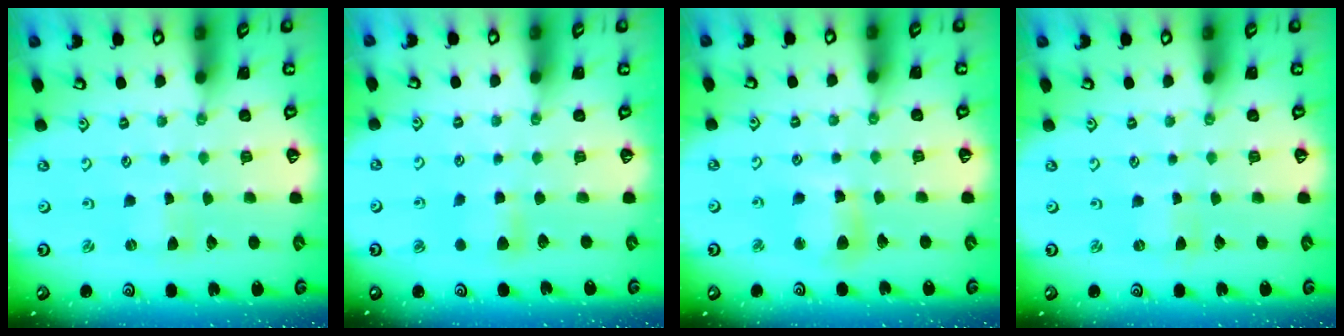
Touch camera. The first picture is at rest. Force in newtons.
{"total": 5.1, "press": 5.0, "slide": 0.7}
{"total": 8.8, "press": 8.7, "slide": 1.1}
{"total": 0.0}